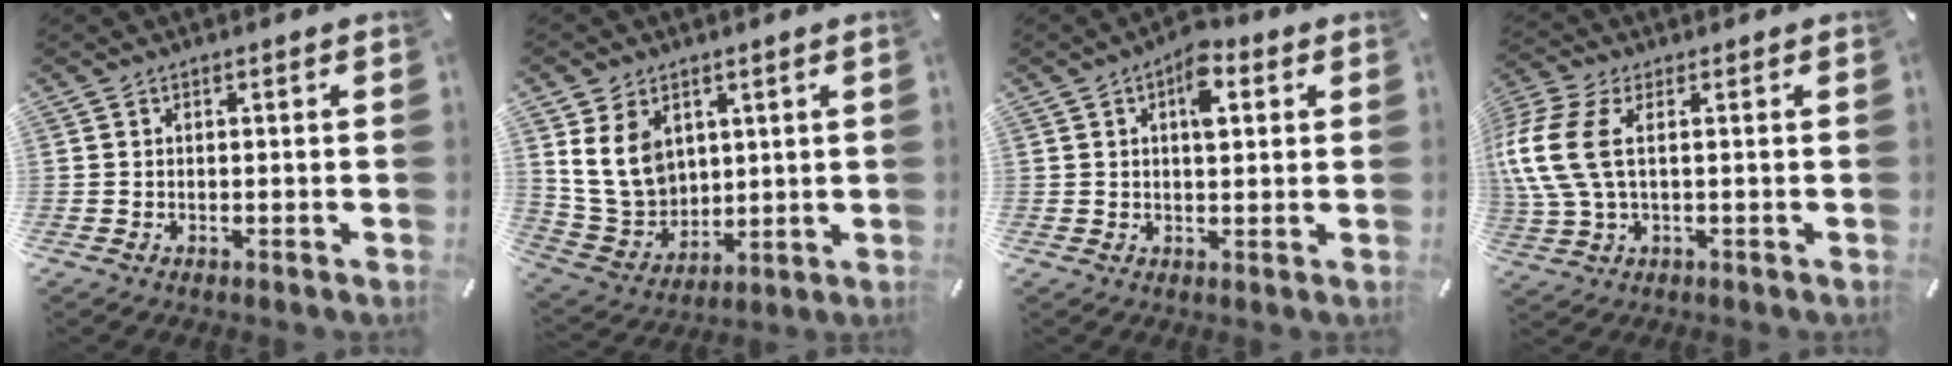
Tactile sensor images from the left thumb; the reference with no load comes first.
{"total": 12.0, "force": [4.3, 10.0, 5.2], "torque": [-0.121, -0.021, 0.085]}
{"total": 7.2, "force": [2.5, 3.9, 5.5], "torque": [-0.064, -0.006, 0.035]}
{"total": 10.9, "force": [1.7, 5.7, 9.1], "torque": [-0.211, -0.006, 0.035]}